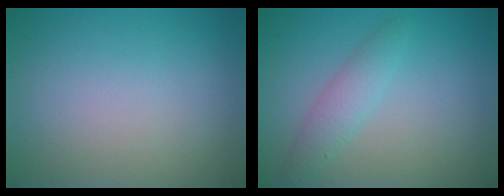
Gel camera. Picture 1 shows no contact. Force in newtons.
{"total": 2.1, "press": 2.1, "slide": 0.1}